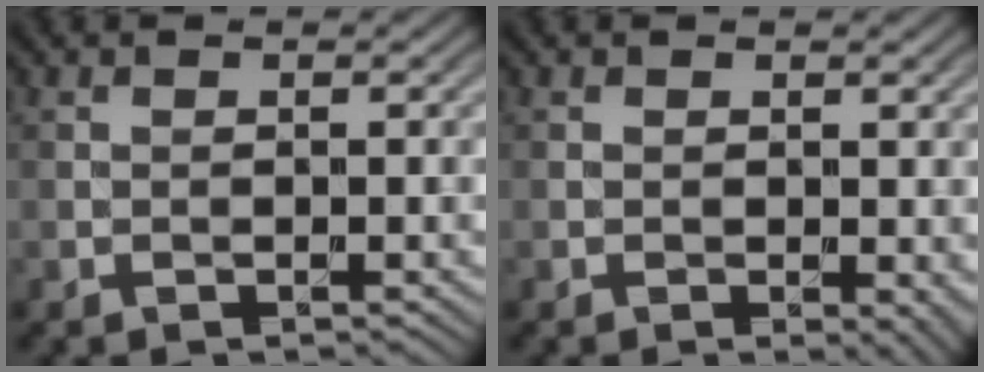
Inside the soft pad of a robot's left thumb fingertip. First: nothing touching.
{"total": 1.9, "force": [-0.2, 0.9, 1.7], "torque": [-0.018, -0.008, -0.001]}